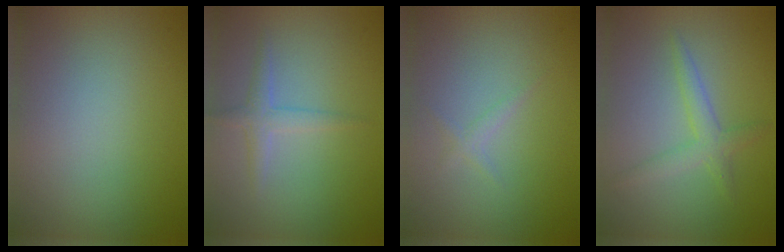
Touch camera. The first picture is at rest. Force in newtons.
{"total": 1.7, "press": 1.7, "slide": 0.0}
{"total": 0.8, "press": 0.8, "slide": 0.0}
{"total": 2.2, "press": 2.2, "slide": 0.2}